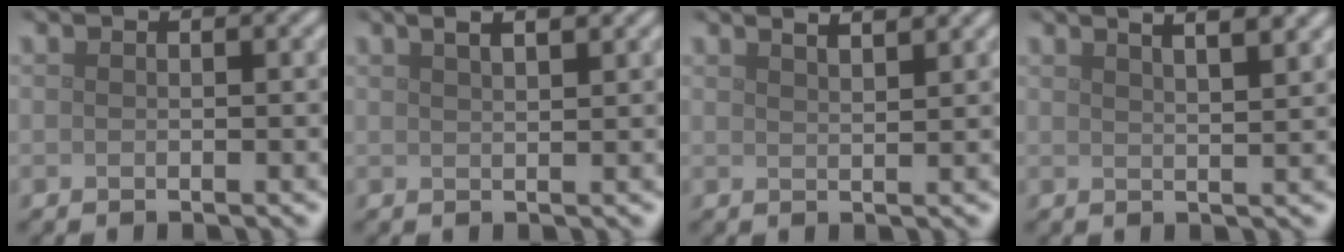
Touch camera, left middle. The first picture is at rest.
{"total": 4.1, "force": [2.6, 1.7, 2.7], "torque": [-0.015, 0.023, 0.011]}
{"total": 4.4, "force": [3.2, 1.6, 2.5], "torque": [-0.009, 0.031, 0.009]}
{"total": 7.1, "force": [4.7, 2.7, 4.6], "torque": [-0.028, 0.042, 0.035]}